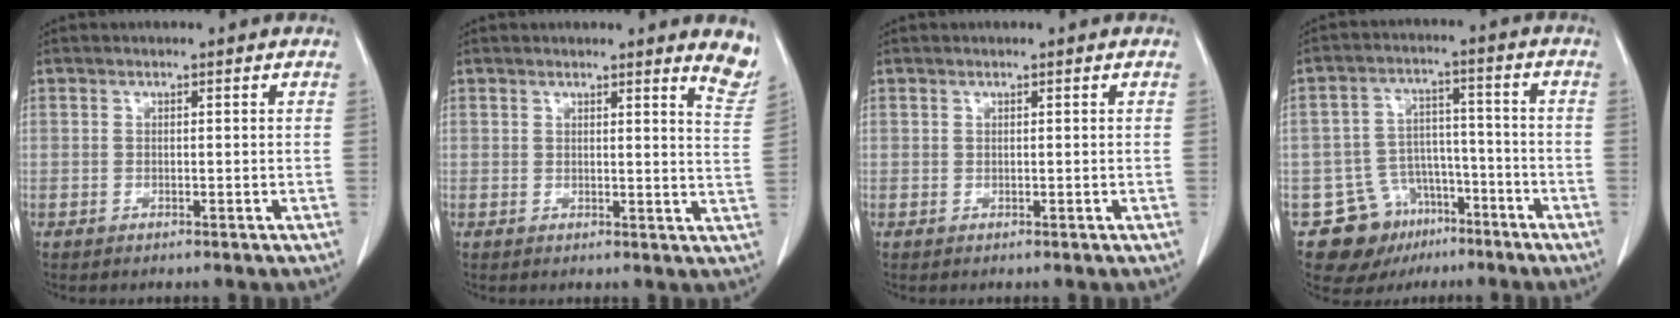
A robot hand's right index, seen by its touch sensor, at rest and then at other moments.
{"total": 5.3, "force": [4.6, 0.3, 2.5], "torque": [-0.022, -0.030, 0.028]}
{"total": 0.0}
{"total": 10.3, "force": [-6.2, 7.8, 2.8], "torque": [-0.048, 0.037, -0.087]}